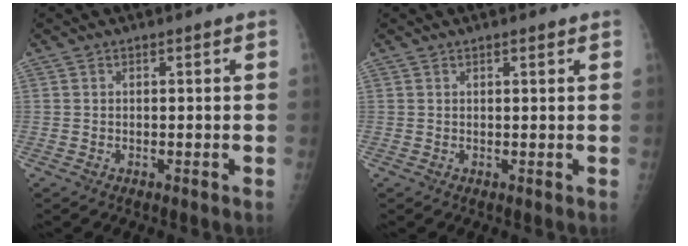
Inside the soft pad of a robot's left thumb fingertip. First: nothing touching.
{"total": 1.0, "force": [0.7, 0.2, 0.7], "torque": [-0.010, -0.004, 0.012]}